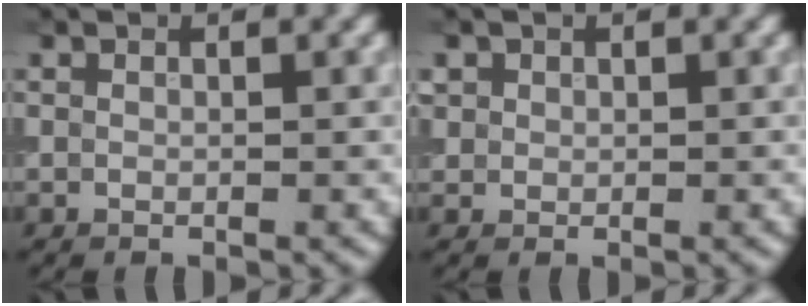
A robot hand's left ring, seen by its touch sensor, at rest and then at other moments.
{"total": 1.0, "force": [0.3, 0.9, 0.1], "torque": [0.007, -0.004, 0.007]}